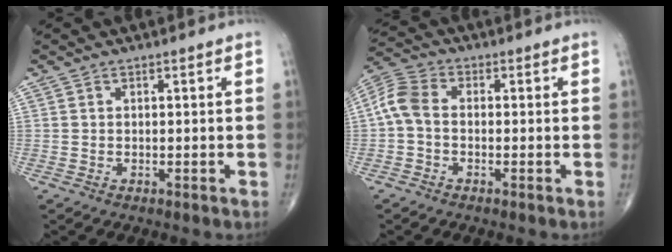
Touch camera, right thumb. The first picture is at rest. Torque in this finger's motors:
{"motor_torque": [0.55, 1.02, 0.31, -0.43, 0.19]}